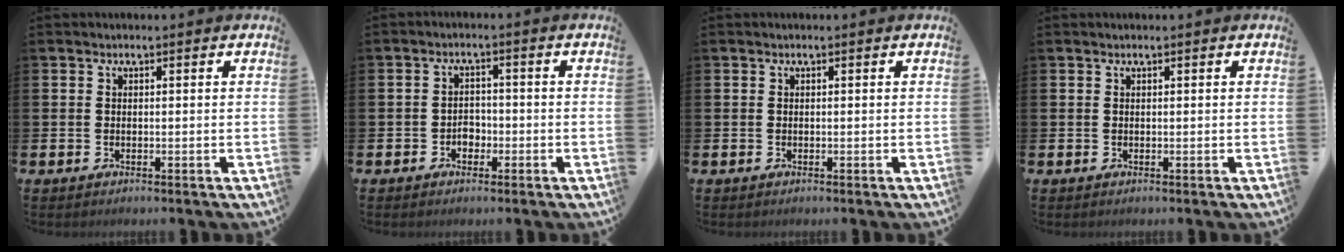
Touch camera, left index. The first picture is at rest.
{"total": 2.3, "force": [-1.1, 1.8, 1.0], "torque": [-0.021, 0.004, -0.025]}
{"total": 0.0}
{"total": 0.0}